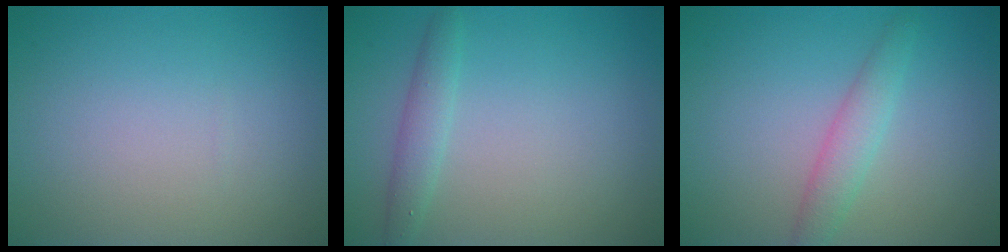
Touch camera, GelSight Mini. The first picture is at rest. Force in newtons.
{"total": 1.8, "press": 1.8, "slide": 0.1}
{"total": 2.3, "press": 2.3, "slide": 0.1}